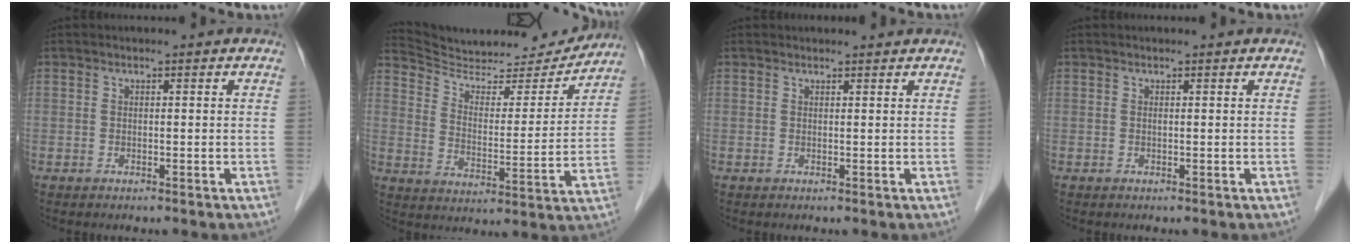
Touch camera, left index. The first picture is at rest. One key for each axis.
{"total": 15.7, "fx": 15.1, "fy": 2.4, "fz": 3.2, "tx": -0.054, "ty": -0.021, "tz": 0.226}
{"total": 0.6, "fx": 0.5, "fy": 0.1, "fz": -0.1, "tx": -0.005, "ty": 0.001, "tz": 0.001}
{"total": 0.9, "fx": -0.9, "fy": -0.1, "fz": 0.0, "tx": -0.002, "ty": -0.005, "tz": -0.017}